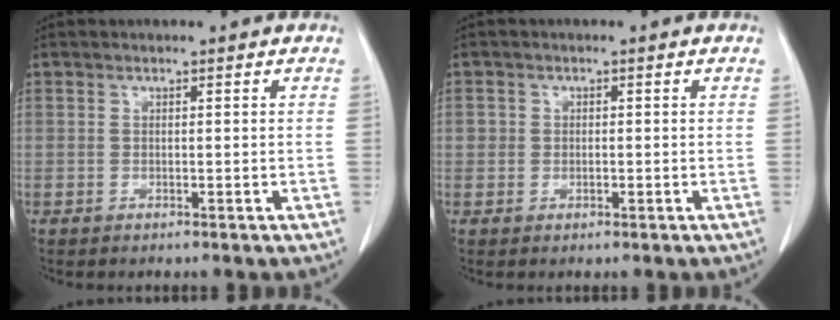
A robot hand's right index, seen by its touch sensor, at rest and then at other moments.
{"total": 1.6, "force": [0.0, 1.5, 0.5], "torque": [-0.004, 0.004, 0.002]}